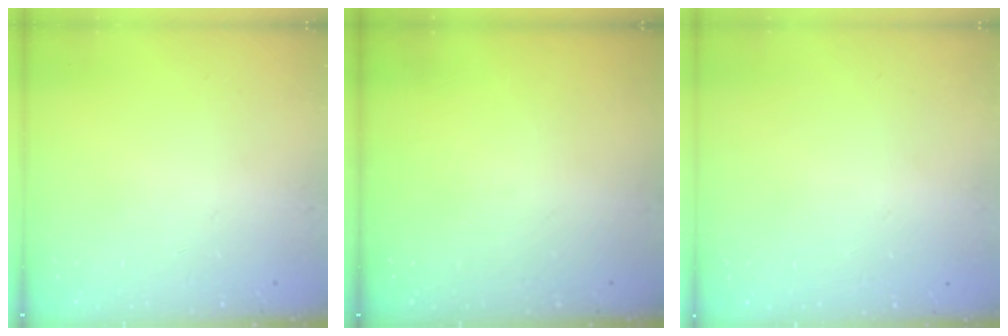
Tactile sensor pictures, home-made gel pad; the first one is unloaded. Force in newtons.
{"total": 0.0}
{"total": 0.0}